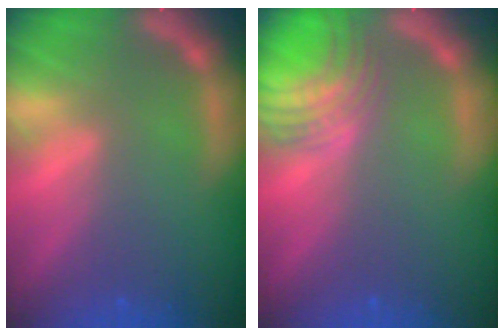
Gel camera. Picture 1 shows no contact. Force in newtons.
{"total": 6.6}